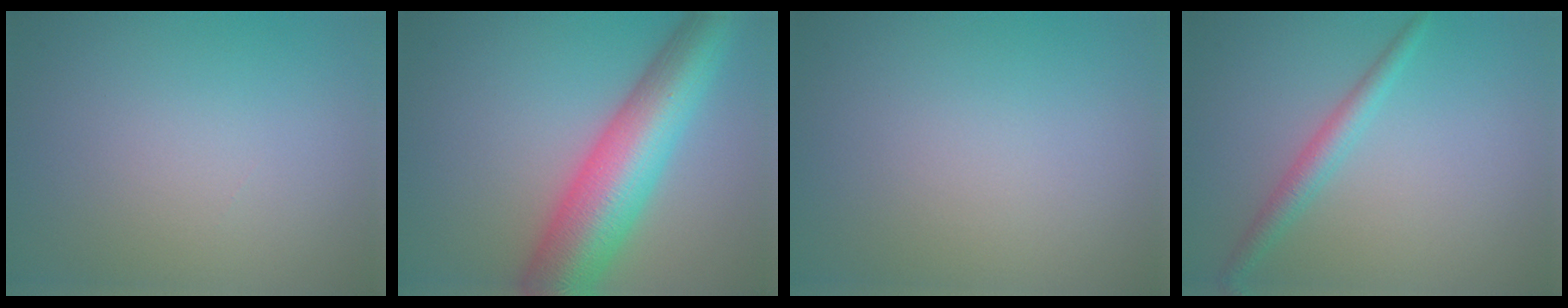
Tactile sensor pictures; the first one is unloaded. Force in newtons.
{"total": 10.5, "press": 10.5, "slide": 0.3}
{"total": 0.0}
{"total": 2.1, "press": 2.1, "slide": 0.0}